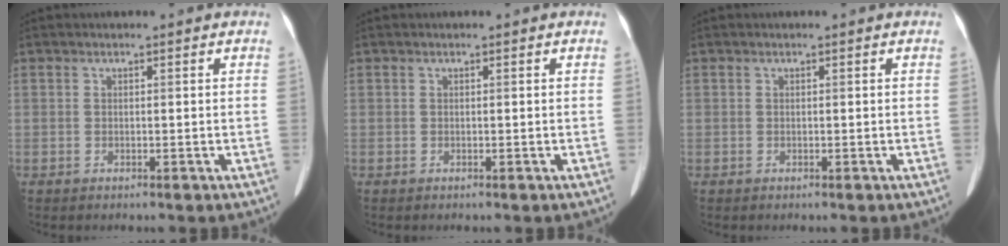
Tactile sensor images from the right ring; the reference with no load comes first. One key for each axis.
{"total": 0.0}
{"total": 0.0}